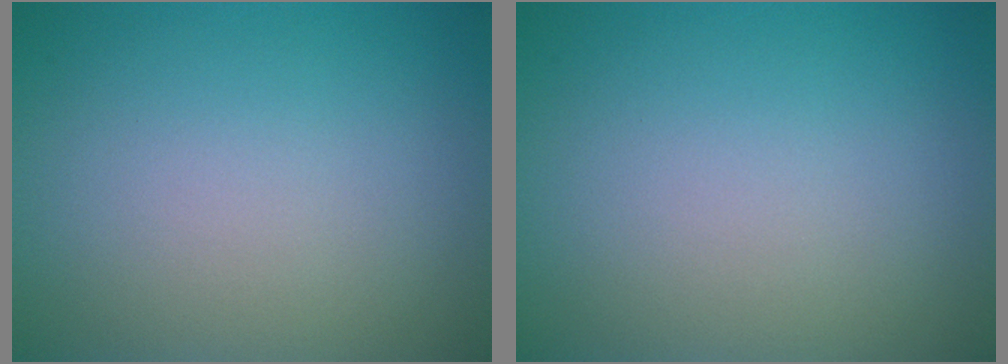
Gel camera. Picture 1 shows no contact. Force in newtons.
{"total": 0.0}